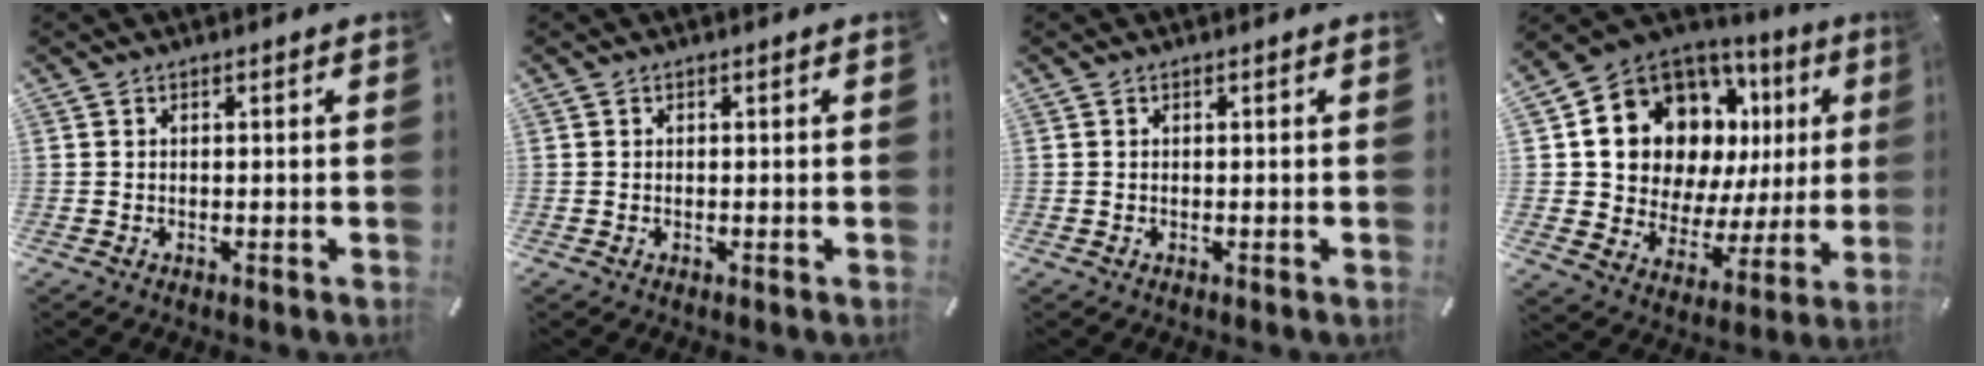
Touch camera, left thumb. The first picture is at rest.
{"total": 0.0}
{"total": 0.0}
{"total": 13.8, "force": [7.9, 9.9, 5.5], "torque": [-0.098, -0.076, 0.150]}